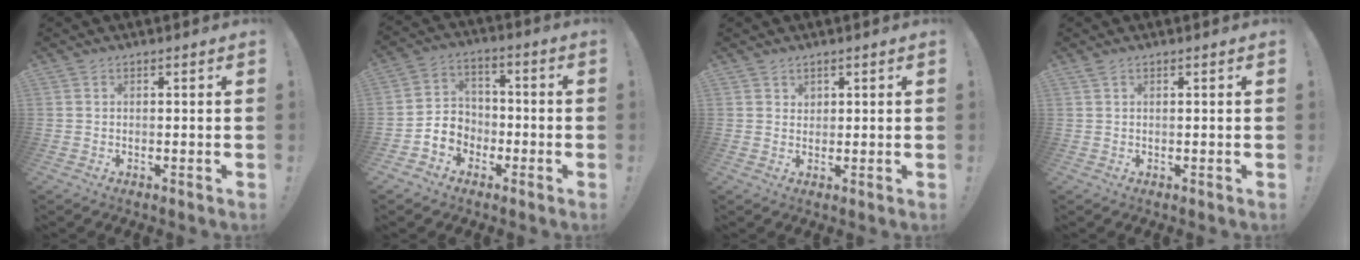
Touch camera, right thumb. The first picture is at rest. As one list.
[{"total": 6.1, "force": [-2.5, 5.4, 1.0], "torque": [-0.025, 0.016, -0.047]}, {"total": 1.7, "force": [1.4, 1.0, 0.4], "torque": [0.000, -0.009, 0.024]}, {"total": 0.9, "force": [0.8, 0.0, 0.5], "torque": [-0.009, 0.000, 0.013]}]